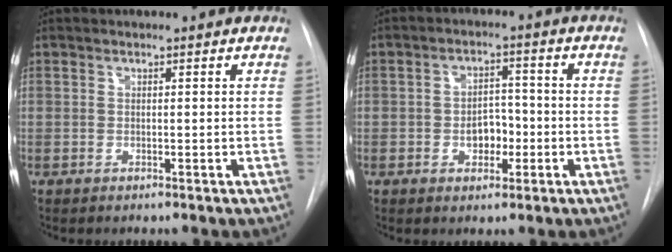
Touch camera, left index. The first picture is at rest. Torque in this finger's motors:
{"motor_torque": [0.44, 0.09, 0.09, 0.03]}